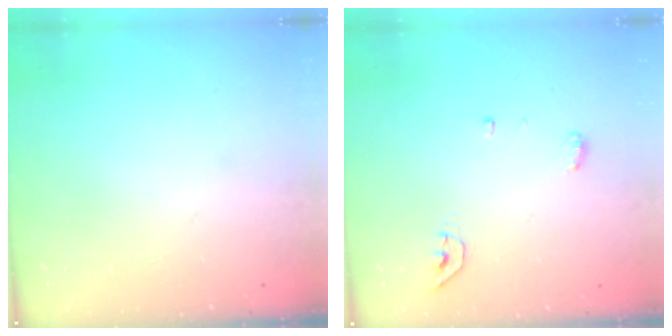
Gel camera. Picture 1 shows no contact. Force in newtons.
{"total": 4.5, "press": 4.2, "slide": 1.5}